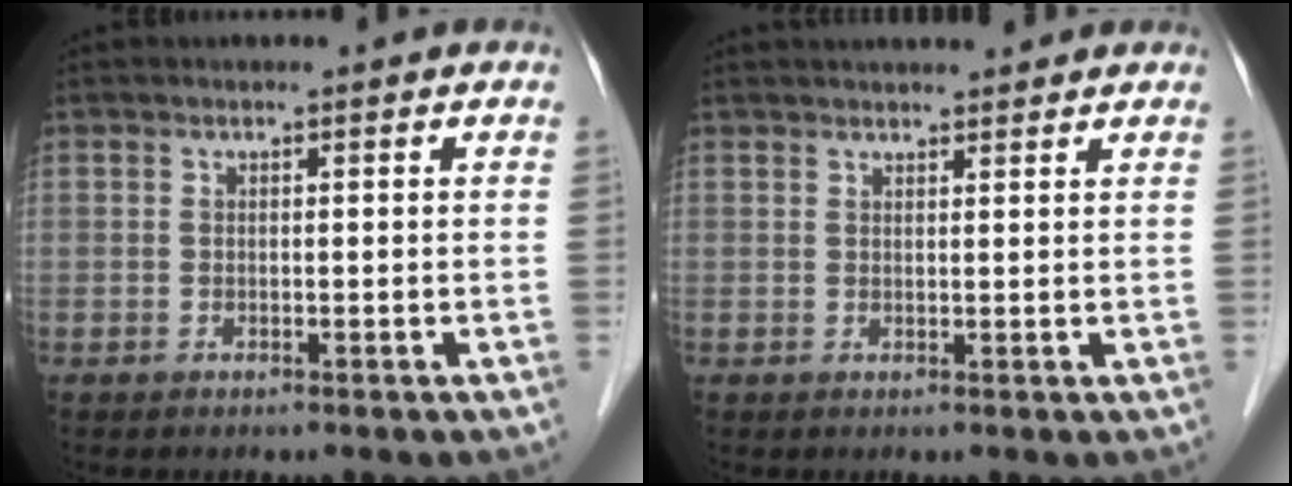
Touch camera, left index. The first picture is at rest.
{"total": 7.5, "force": [6.8, 1.3, 2.9], "torque": [-0.037, 0.028, 0.086]}